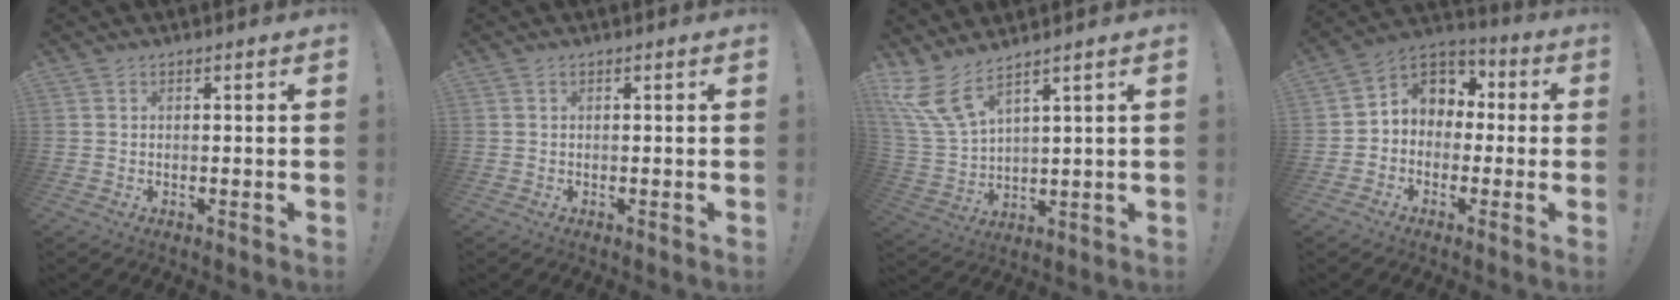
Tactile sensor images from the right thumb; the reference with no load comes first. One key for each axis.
{"total": 0.0}
{"total": 10.4, "fx": 7.3, "fy": 3.3, "fz": 6.7, "tx": -0.149, "ty": -0.034, "tz": 0.141}
{"total": 8.2, "fx": 0.7, "fy": 7.5, "fz": 3.3, "tx": -0.049, "ty": 0.005, "tz": 0.021}